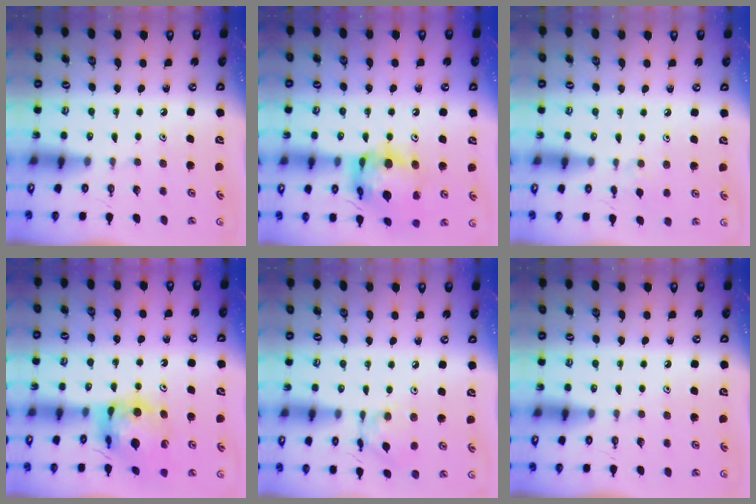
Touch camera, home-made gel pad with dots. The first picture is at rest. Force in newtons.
{"total": 17.4, "press": 17.2, "slide": 2.3}
{"total": 3.8, "press": 3.7, "slide": 0.4}
{"total": 13.0, "press": 13.0, "slide": 1.5}
{"total": 7.7, "press": 7.6, "slide": 0.4}
{"total": 0.0}